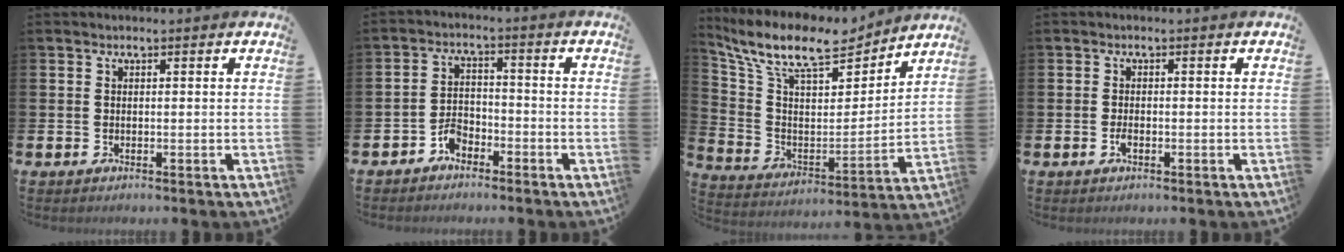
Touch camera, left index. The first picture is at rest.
{"total": 3.2, "force": [-2.7, 1.5, 0.9], "torque": [-0.023, 0.010, -0.056]}
{"total": 11.9, "force": [10.1, 3.7, 5.0], "torque": [-0.138, -0.062, 0.174]}
{"total": 1.4, "force": [-0.5, 0.6, 1.1], "torque": [-0.023, 0.001, -0.010]}